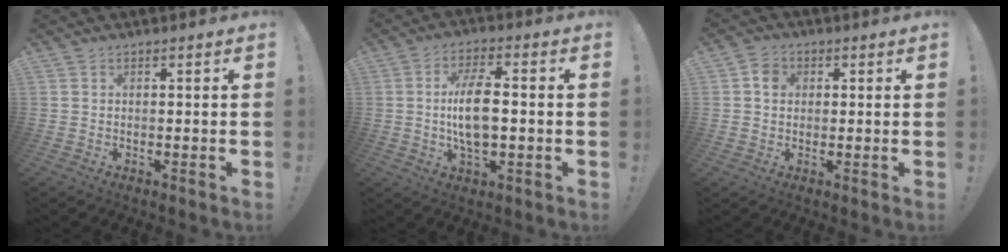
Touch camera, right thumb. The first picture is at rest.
{"total": 11.1, "force": [-0.4, 4.9, 10.0], "torque": [-0.190, -0.002, -0.013]}
{"total": 4.4, "force": [0.5, 3.8, 2.3], "torque": [-0.031, 0.009, 0.009]}